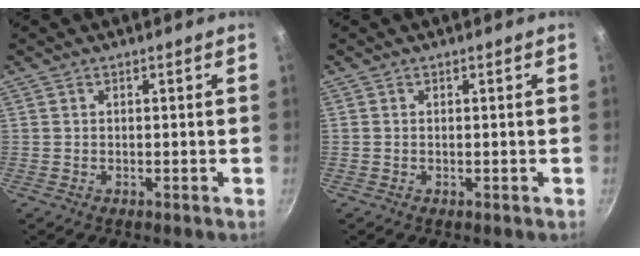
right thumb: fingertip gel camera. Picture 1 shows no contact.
{"total": 0.0}